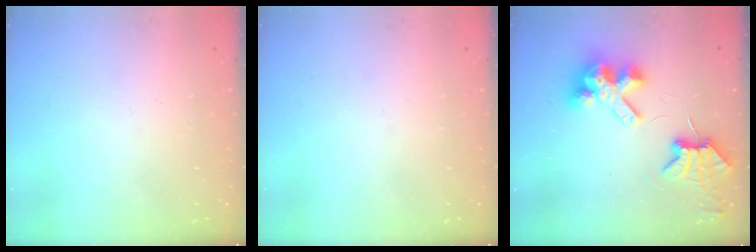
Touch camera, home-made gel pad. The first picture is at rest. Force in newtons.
{"total": 0.0}
{"total": 9.4, "press": 9.3, "slide": 1.2}